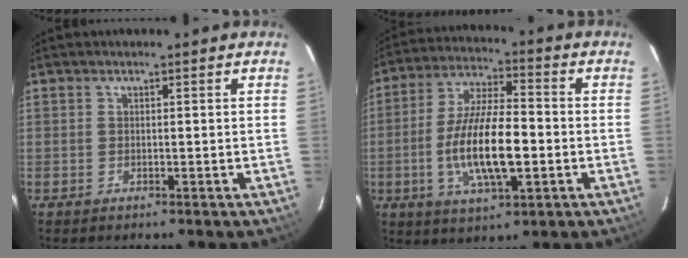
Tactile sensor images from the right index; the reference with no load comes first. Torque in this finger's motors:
{"motor_torque": [1.32, -0.82, 1.05, 0.21]}